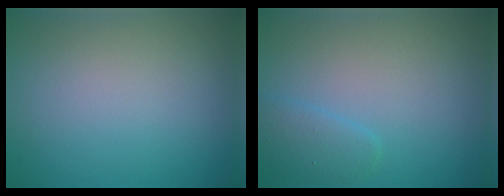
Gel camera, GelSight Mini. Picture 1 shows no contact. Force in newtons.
{"total": 1.8, "press": 1.8, "slide": 0.1}